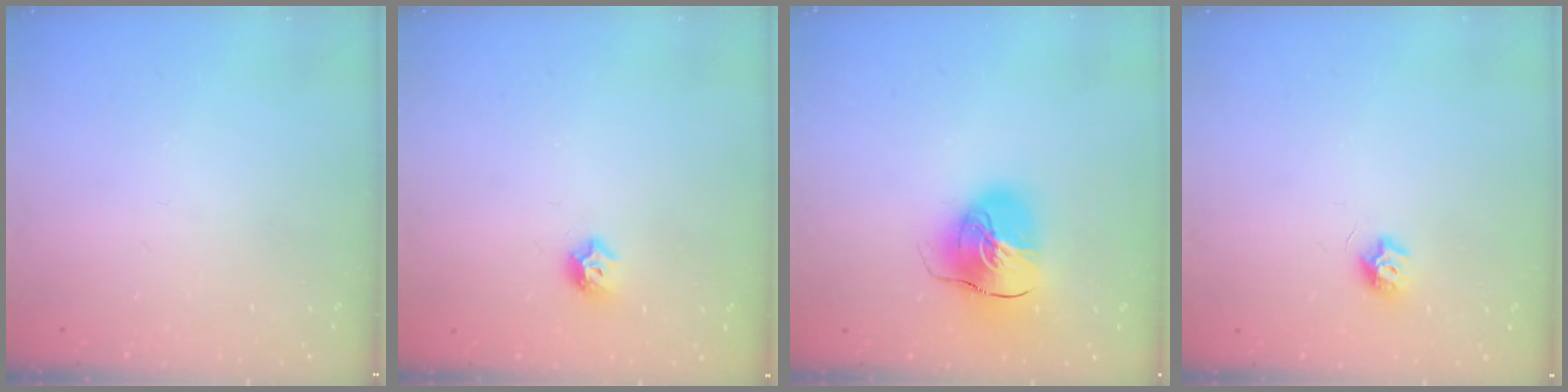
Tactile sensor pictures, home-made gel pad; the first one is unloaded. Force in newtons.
{"total": 6.7, "press": 6.6, "slide": 1.1}
{"total": 13.3, "press": 13.2, "slide": 2.2}
{"total": 6.8, "press": 6.8, "slide": 0.5}